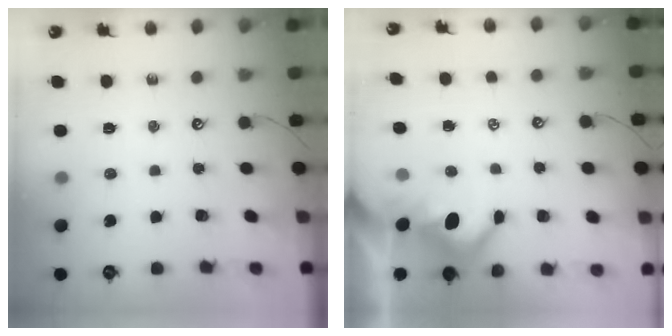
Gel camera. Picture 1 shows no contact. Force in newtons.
{"total": 2.0, "press": 1.8, "slide": 0.9}